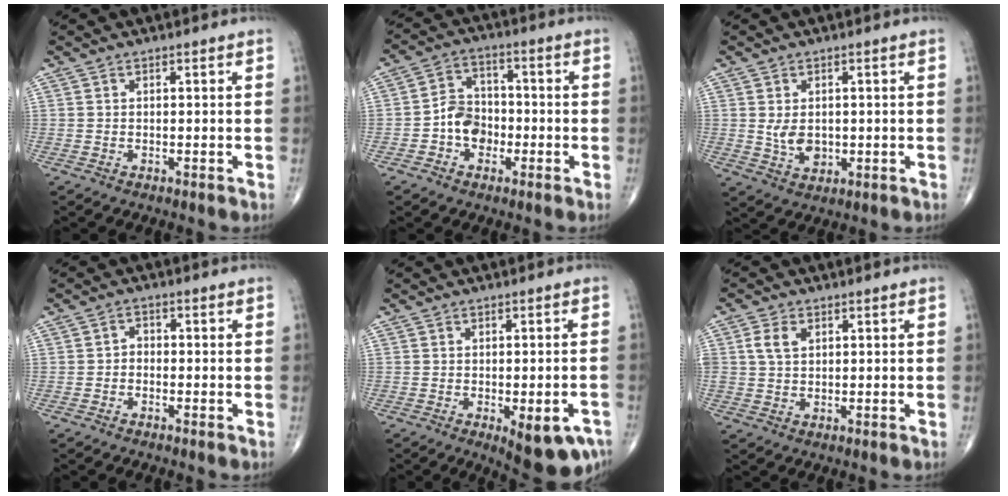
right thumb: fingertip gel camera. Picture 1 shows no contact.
{"total": 7.3, "force": [-2.1, 5.9, 3.8], "torque": [-0.038, 0.029, -0.048]}
{"total": 4.7, "force": [0.2, 3.2, 3.3], "torque": [-0.047, -0.009, 0.014]}
{"total": 1.7, "force": [-0.7, 1.4, 0.9], "torque": [-0.001, 0.010, -0.020]}
{"total": 10.2, "force": [-4.4, 3.8, 8.4], "torque": [-0.088, 0.005, -0.049]}
{"total": 3.9, "force": [1.3, 2.7, 2.5], "torque": [-0.046, 0.002, 0.026]}